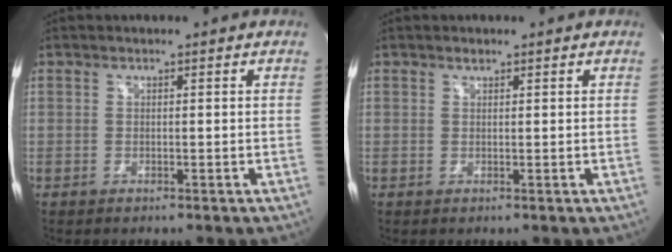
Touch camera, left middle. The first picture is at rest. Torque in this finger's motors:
{"motor_torque": [0.14, 0.09, -0.07, 0.02]}